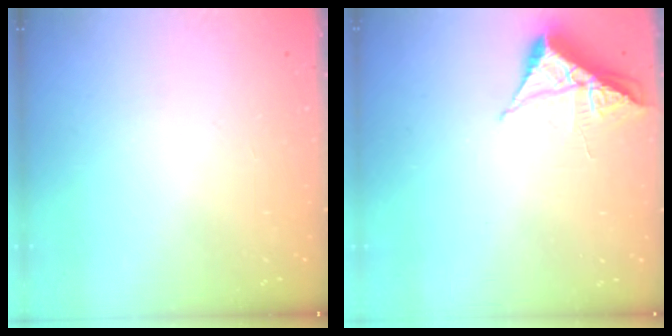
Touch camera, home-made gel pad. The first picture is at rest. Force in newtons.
{"total": 6.5, "press": 6.5, "slide": 0.7}